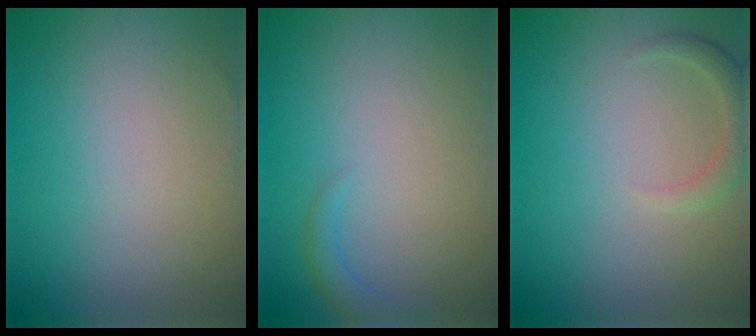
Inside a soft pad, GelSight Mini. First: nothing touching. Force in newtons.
{"total": 1.3, "press": 1.3, "slide": 0.2}
{"total": 2.0, "press": 2.0, "slide": 0.3}